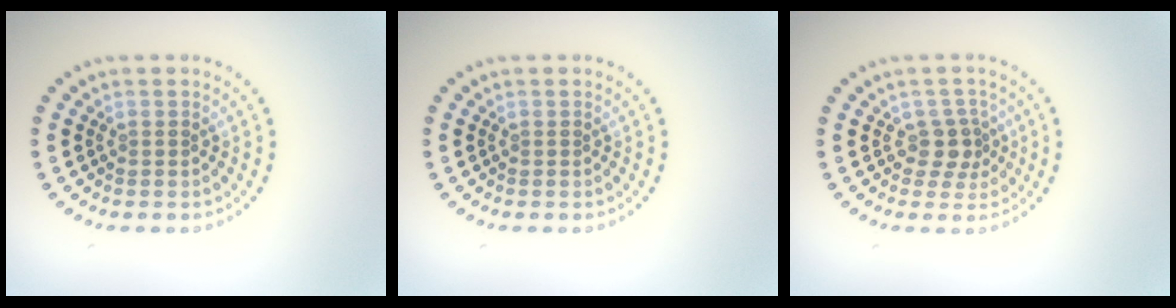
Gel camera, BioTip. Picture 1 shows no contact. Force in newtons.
{"total": 0.0}
{"total": 2.3, "press": 1.8, "slide": 1.3}